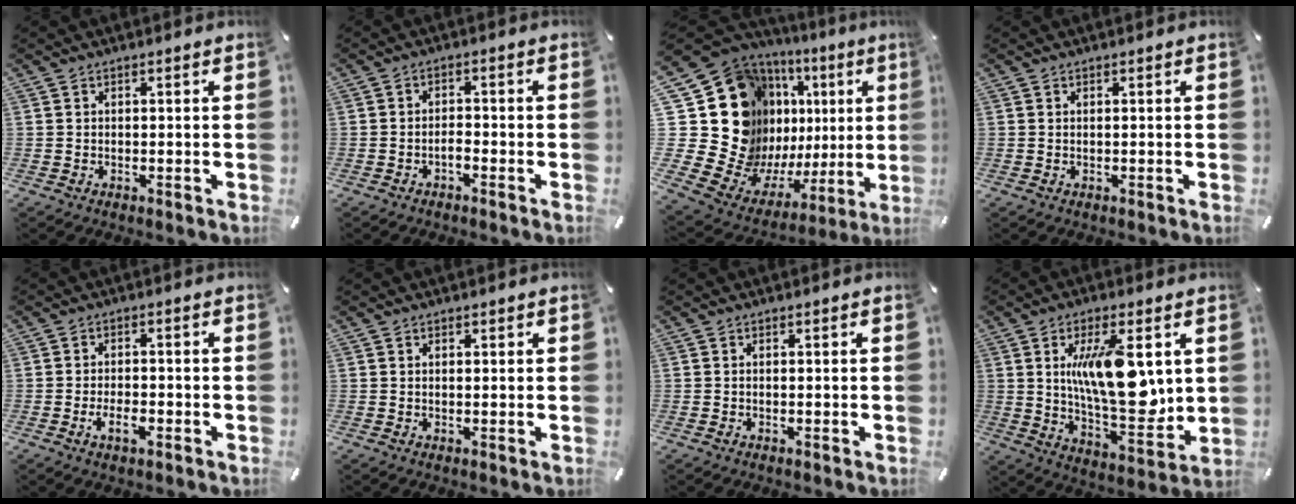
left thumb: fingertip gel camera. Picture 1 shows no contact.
{"total": 2.2, "force": [-1.3, 1.0, 1.3], "torque": [-0.026, 0.008, -0.026]}
{"total": 30.6, "force": [6.5, 21.5, 20.8], "torque": [-0.324, -0.101, 0.182]}
{"total": 0.0}
{"total": 4.5, "force": [-2.0, 2.0, 3.5], "torque": [-0.068, 0.005, -0.038]}
{"total": 0.6, "force": [0.4, 0.4, 0.1], "torque": [-0.003, 0.002, 0.008]}
{"total": 0.0}
{"total": 17.1, "force": [4.8, 6.8, 15.0], "torque": [-0.262, -0.032, 0.072]}